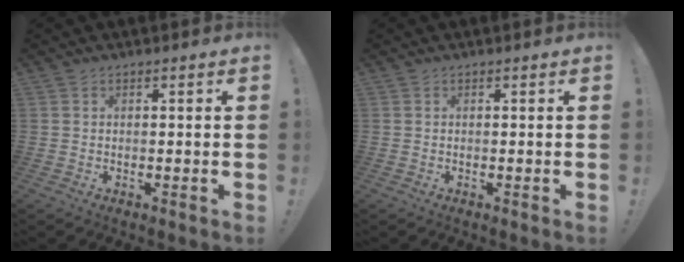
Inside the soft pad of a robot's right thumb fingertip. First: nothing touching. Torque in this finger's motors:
{"motor_torque": [0.08, 0.03, 0.07, -0.01, 0.02]}